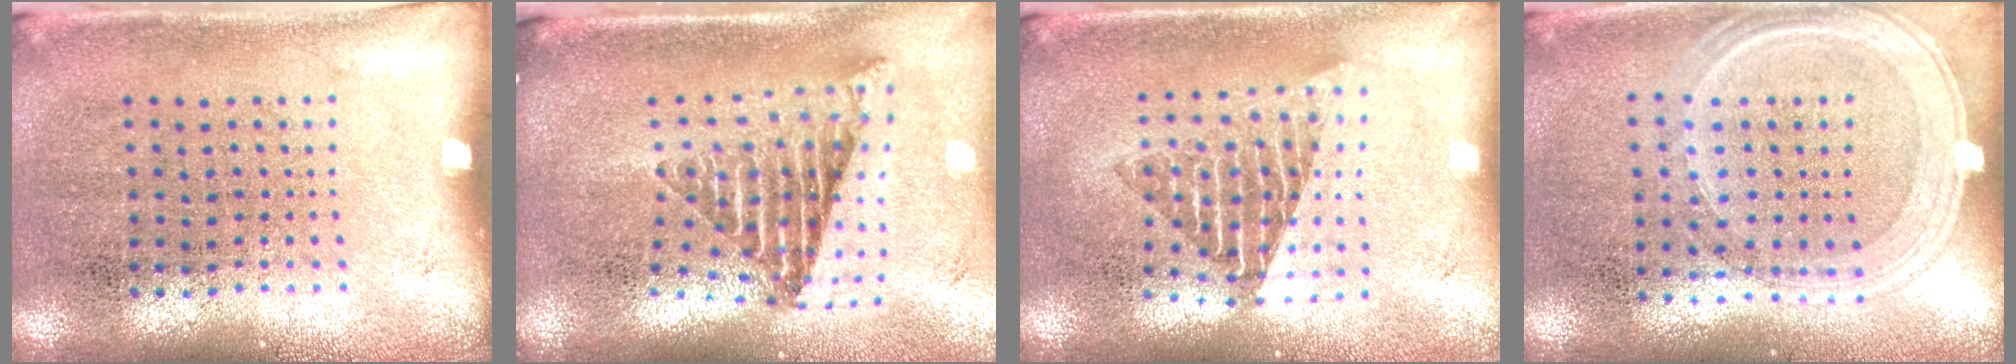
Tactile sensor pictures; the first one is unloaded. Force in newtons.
{"total": 2.6, "press": 1.7, "slide": 1.9}
{"total": 1.7, "press": 1.4, "slide": 1.0}
{"total": 1.2, "press": 1.2, "slide": 0.4}